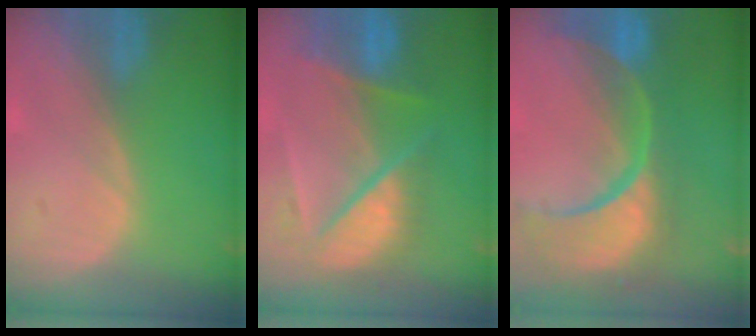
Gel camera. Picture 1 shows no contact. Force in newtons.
{"total": 9.4, "press": 8.2, "slide": 4.5}
{"total": 14.2, "press": 11.3, "slide": 8.7}